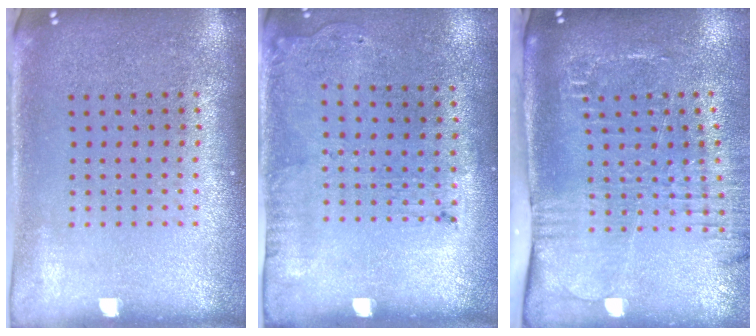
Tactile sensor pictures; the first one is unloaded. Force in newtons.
{"total": 1.8, "press": 1.2, "slide": 1.4}
{"total": 2.6, "press": 2.1, "slide": 1.6}